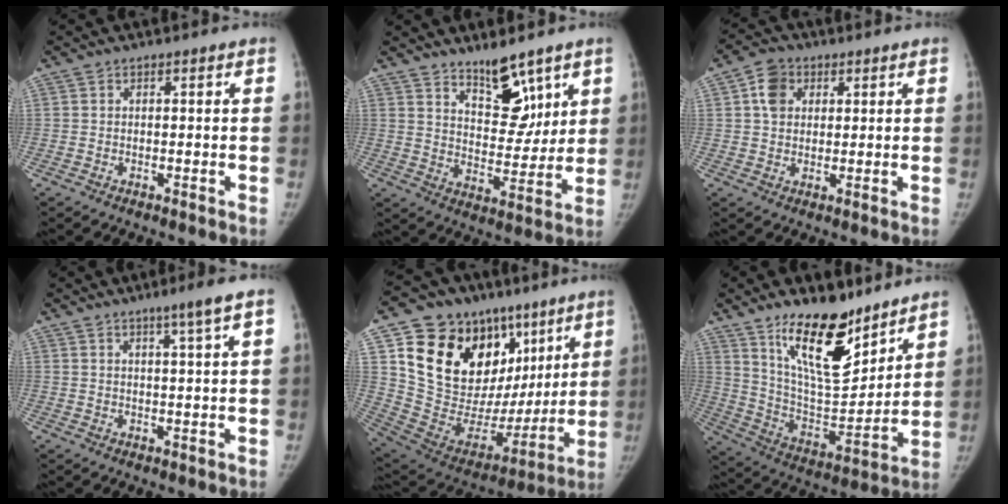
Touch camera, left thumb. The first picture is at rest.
{"total": 10.7, "force": [7.4, 4.8, 6.0], "torque": [-0.057, -0.061, 0.130]}
{"total": 5.9, "force": [1.9, 4.7, 3.0], "torque": [-0.036, 0.001, 0.030]}
{"total": 4.4, "force": [2.5, -0.7, 3.5], "torque": [-0.059, -0.012, 0.041]}
{"total": 30.5, "force": [12.5, 19.5, 19.9], "torque": [-0.270, 0.011, 0.229]}
{"total": 19.5, "force": [13.2, 7.6, 12.1], "torque": [-0.153, -0.097, 0.237]}